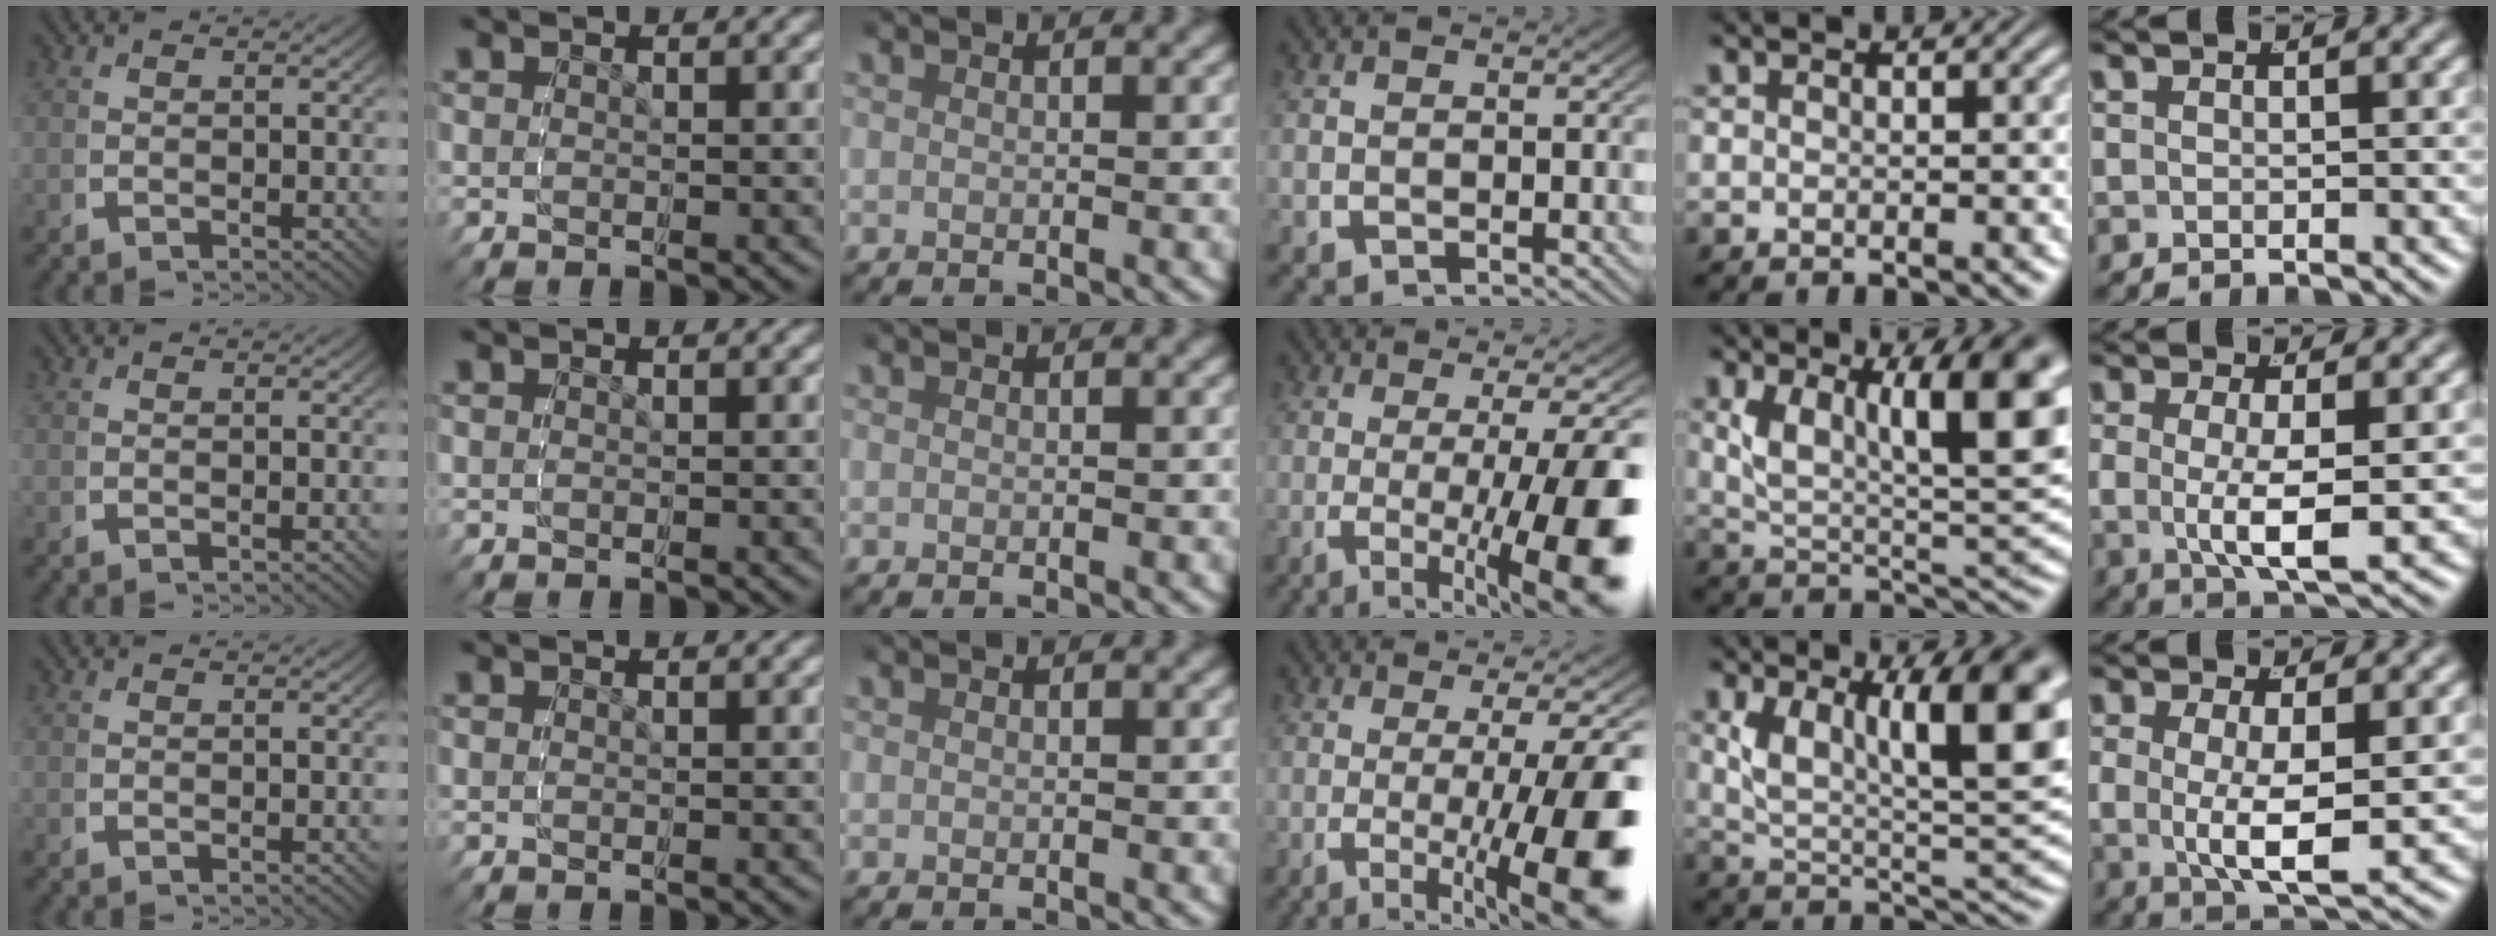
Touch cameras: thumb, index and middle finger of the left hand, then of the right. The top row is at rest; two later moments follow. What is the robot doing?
{"motion": "grasp_and_lifting", "object": "button"}